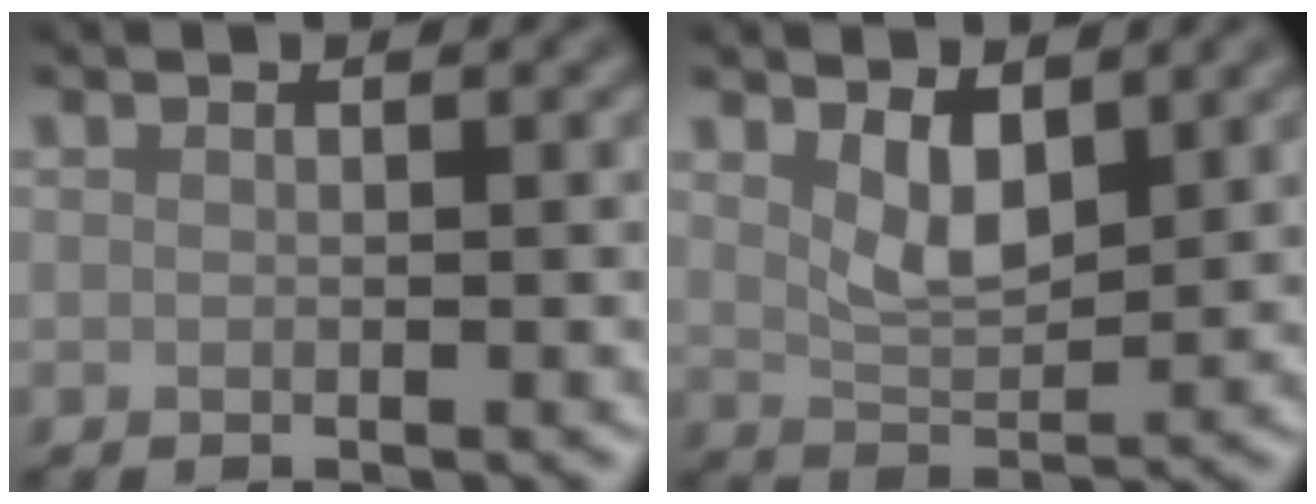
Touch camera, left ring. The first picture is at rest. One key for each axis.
{"total": 3.2, "fx": 1.7, "fy": 1.4, "fz": 2.4, "tx": -0.050, "ty": -0.008, "tz": 0.037}